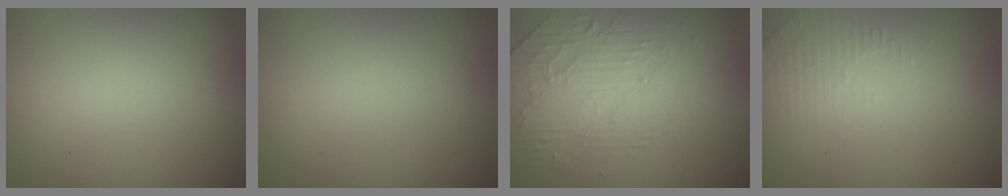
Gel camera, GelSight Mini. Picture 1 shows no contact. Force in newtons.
{"total": 0.0}
{"total": 4.6, "press": 3.2, "slide": 3.2}
{"total": 1.9, "press": 1.8, "slide": 0.6}